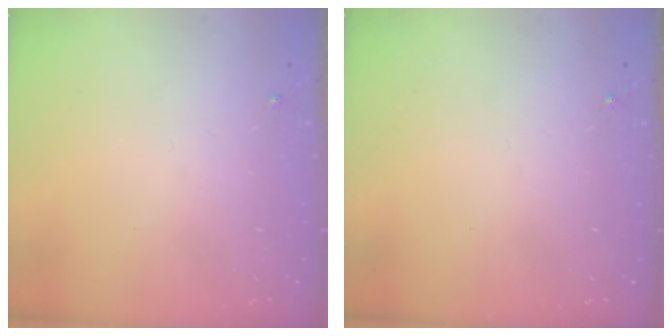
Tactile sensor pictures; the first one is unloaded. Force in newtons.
{"total": 0.0}